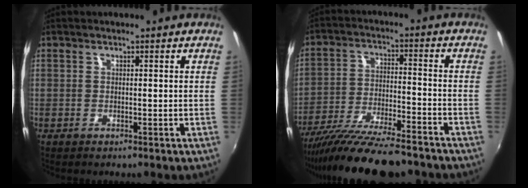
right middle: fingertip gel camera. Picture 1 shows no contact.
{"total": 18.0, "force": [-15.2, 2.8, 9.1], "torque": [-0.179, -0.041, -0.249]}